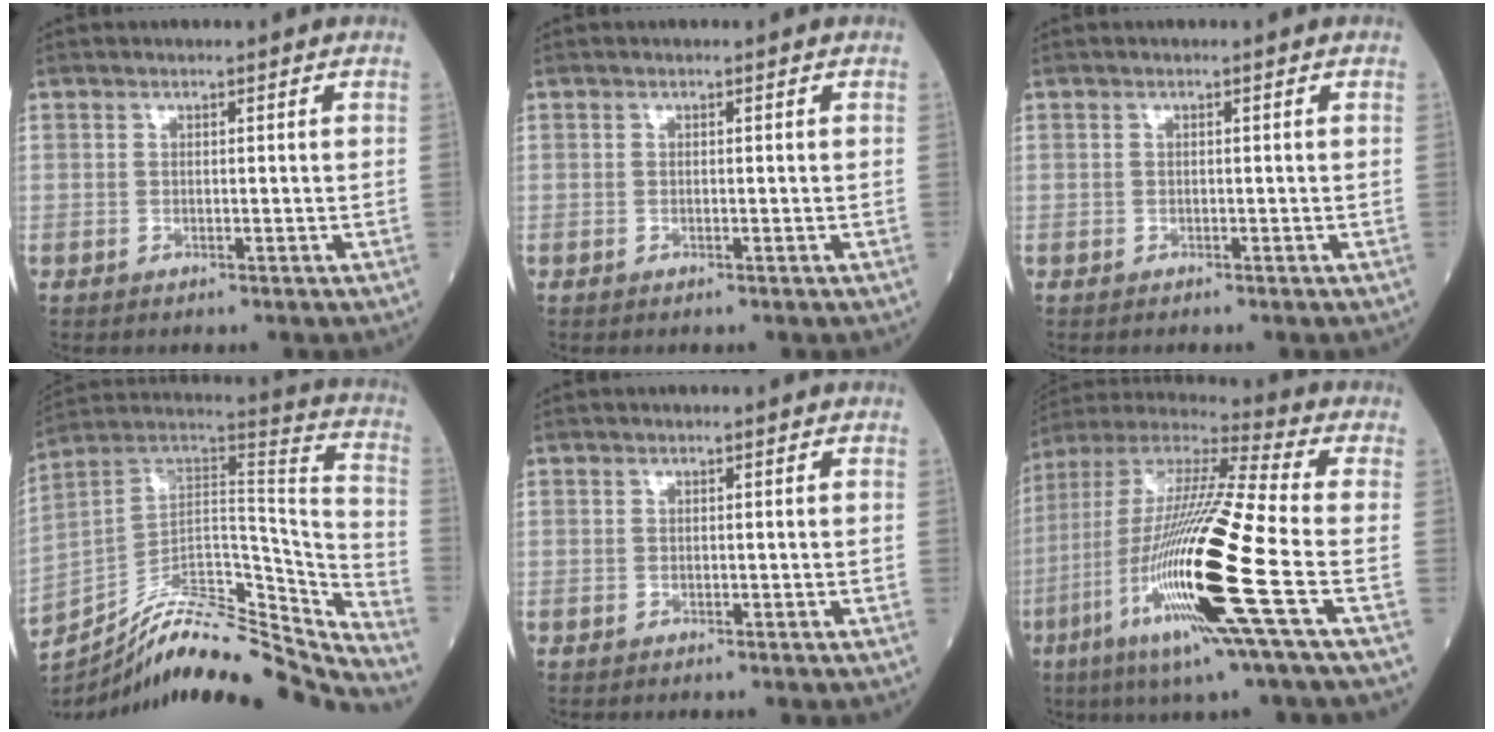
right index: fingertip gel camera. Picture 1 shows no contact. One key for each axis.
{"total": 0.0}
{"total": 0.0}
{"total": 27.1, "fx": -24.9, "fy": 4.2, "fz": 9.9, "tx": -0.146, "ty": 0.026, "tz": -0.379}
{"total": 0.0}
{"total": 23.2, "fx": -7.1, "fy": 0.3, "fz": 22.1, "tx": -0.452, "ty": -0.038, "tz": -0.142}